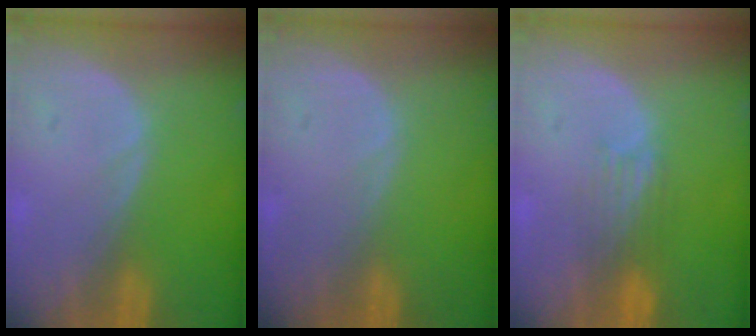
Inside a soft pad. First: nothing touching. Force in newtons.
{"total": 0.0}
{"total": 3.8, "press": 3.1, "slide": 2.1}